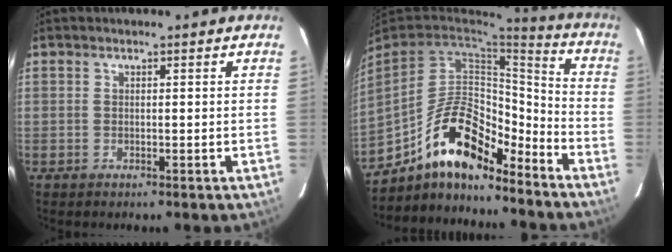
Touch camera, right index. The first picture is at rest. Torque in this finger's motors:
{"motor_torque": [1.09, -1.04, 0.72, 0.18]}